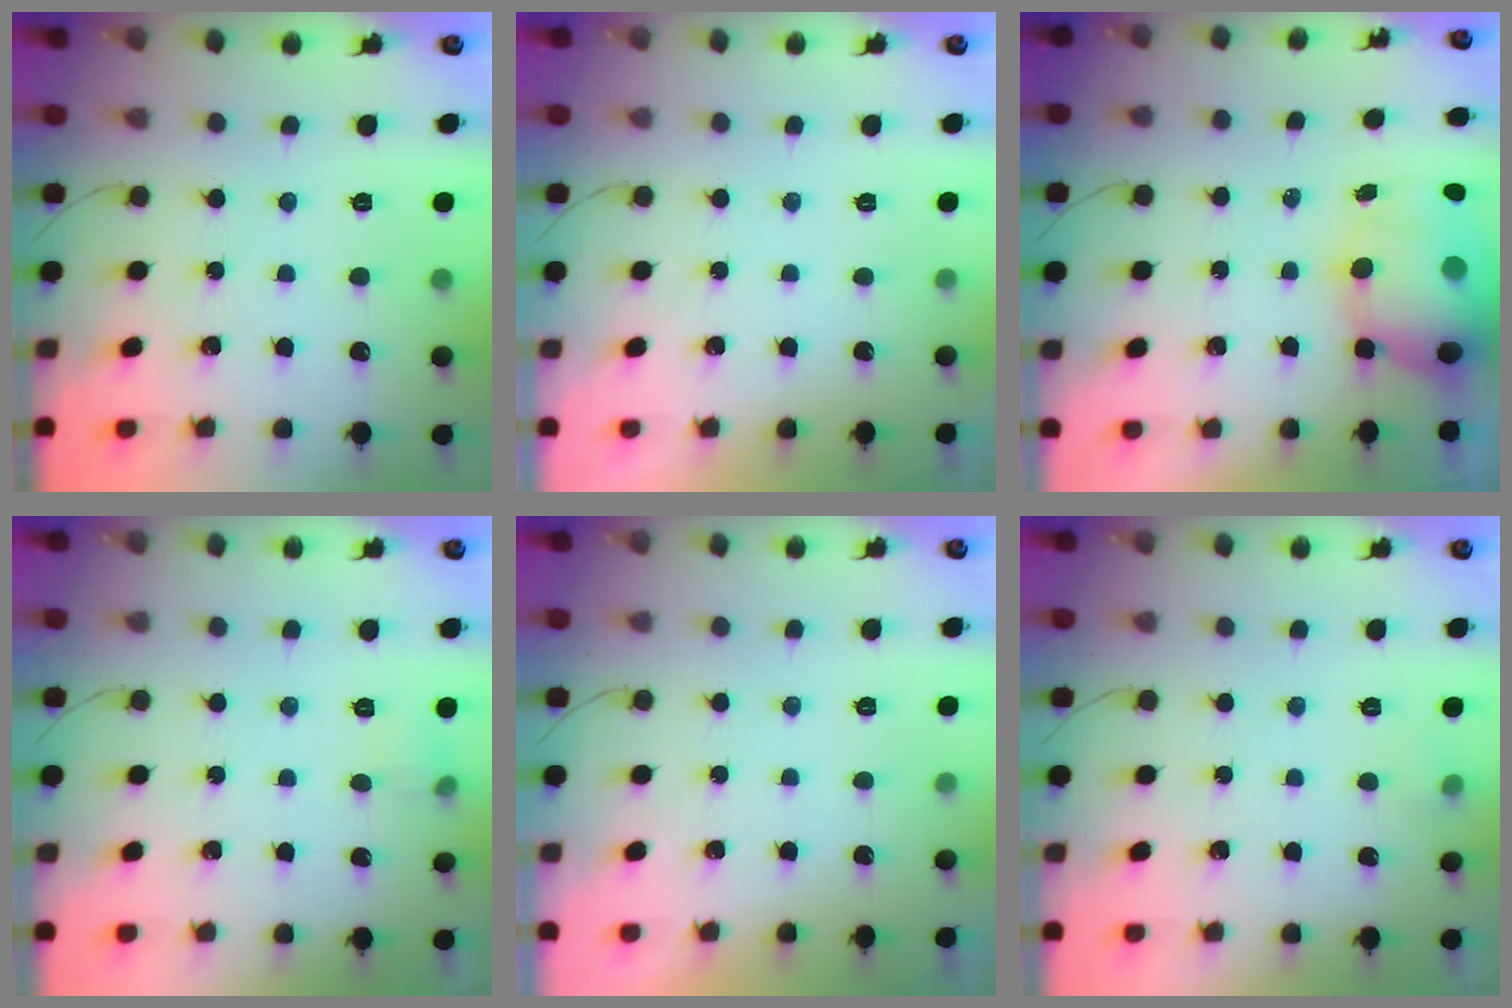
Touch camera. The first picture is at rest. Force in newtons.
{"total": 0.0}
{"total": 11.5, "press": 11.1, "slide": 3.1}
{"total": 4.4, "press": 4.2, "slide": 1.3}
{"total": 0.0}
{"total": 3.2, "press": 3.0, "slide": 1.1}